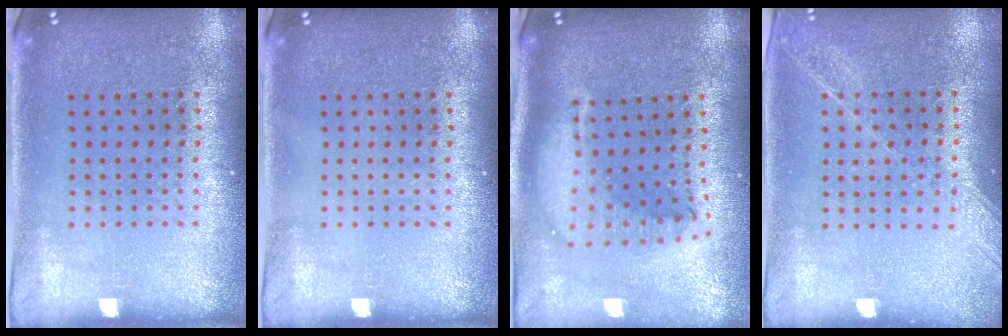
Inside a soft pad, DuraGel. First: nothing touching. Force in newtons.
{"total": 0.0}
{"total": 2.3, "press": 1.7, "slide": 1.5}
{"total": 1.3, "press": 1.3, "slide": 0.4}